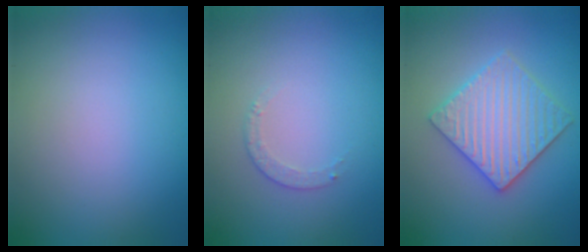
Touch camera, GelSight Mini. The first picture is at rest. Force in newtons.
{"total": 0.8, "press": 0.6, "slide": 0.6}
{"total": 4.3, "press": 4.1, "slide": 1.0}